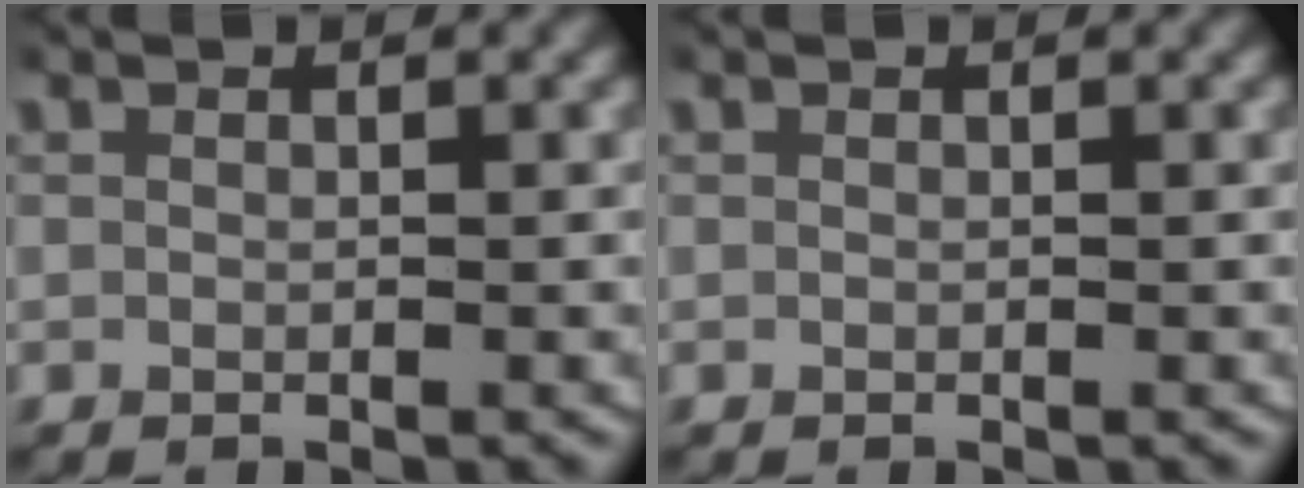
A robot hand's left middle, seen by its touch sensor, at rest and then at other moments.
{"total": 0.0}